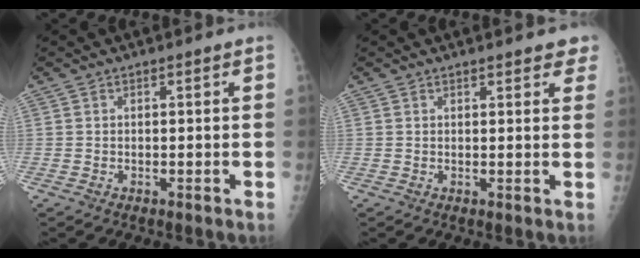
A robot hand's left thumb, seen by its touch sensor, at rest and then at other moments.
{"total": 4.4, "force": [3.5, 1.4, 2.3], "torque": [-0.001, -0.006, 0.035]}